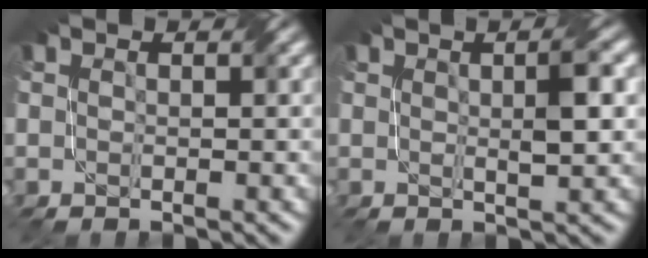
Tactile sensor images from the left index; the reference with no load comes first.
{"total": 3.1, "force": [0.7, 0.5, 3.0], "torque": [-0.044, 0.004, 0.012]}